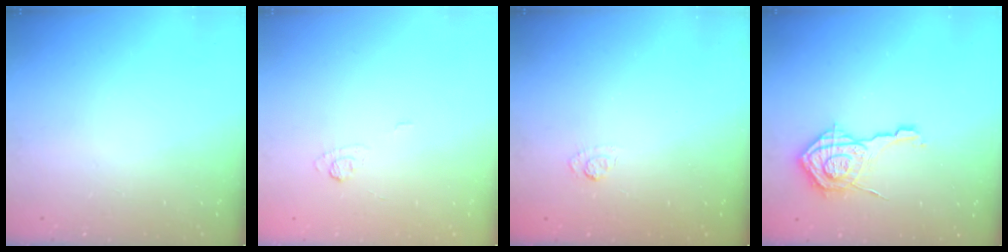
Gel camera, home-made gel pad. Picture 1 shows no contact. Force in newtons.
{"total": 3.4, "press": 3.1, "slide": 1.5}
{"total": 2.7, "press": 2.3, "slide": 1.5}
{"total": 13.6, "press": 13.5, "slide": 1.4}